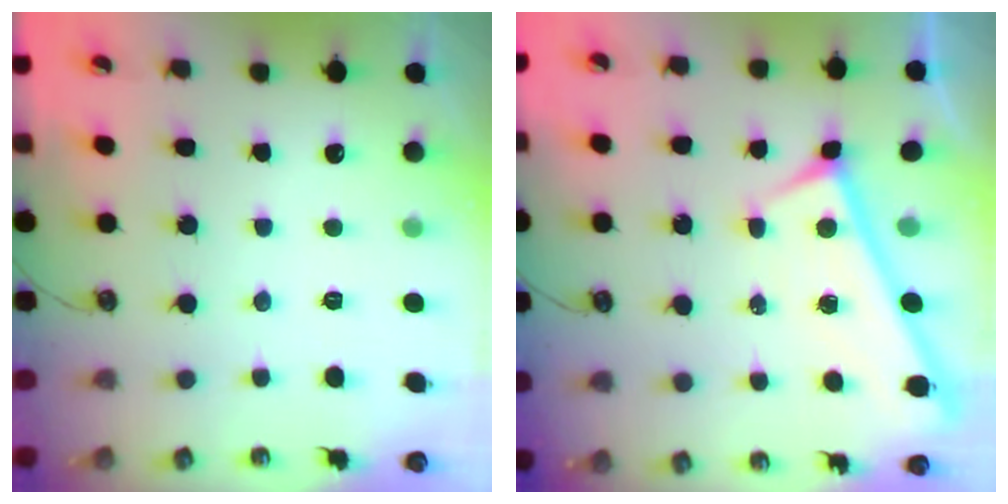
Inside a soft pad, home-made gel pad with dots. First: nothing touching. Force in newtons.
{"total": 0.0}